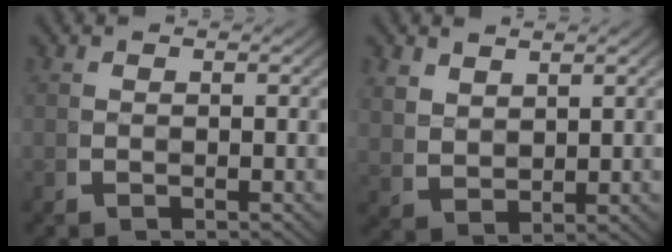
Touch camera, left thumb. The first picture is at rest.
{"total": 2.7, "force": [1.5, 1.9, 1.3], "torque": [-0.030, -0.009, 0.040]}